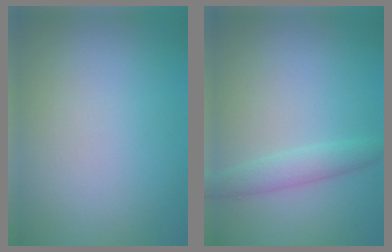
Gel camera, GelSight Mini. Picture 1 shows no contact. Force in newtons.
{"total": 2.3, "press": 2.3, "slide": 0.0}